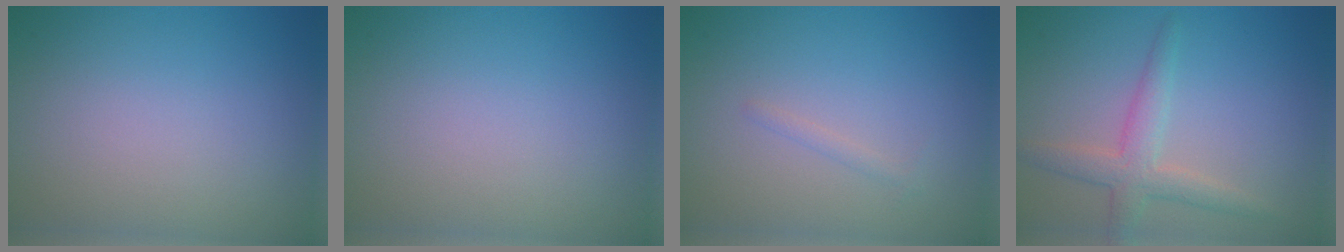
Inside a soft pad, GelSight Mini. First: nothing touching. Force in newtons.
{"total": 0.0}
{"total": 0.6, "press": 0.6, "slide": 0.0}
{"total": 3.1, "press": 3.1, "slide": 0.1}